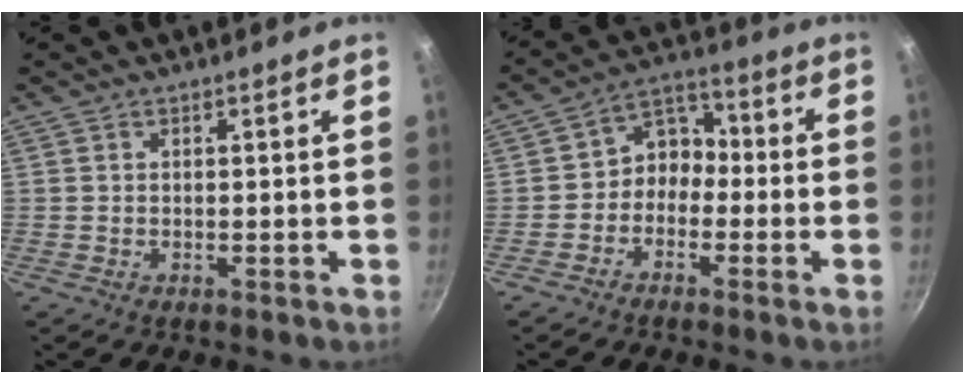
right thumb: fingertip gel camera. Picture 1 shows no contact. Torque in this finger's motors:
{"motor_torque": [-0.48, -0.05, -0.04, 0.12, 0.11]}